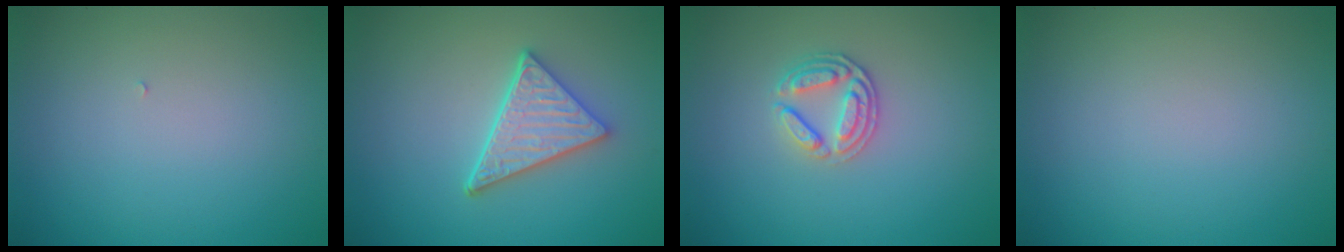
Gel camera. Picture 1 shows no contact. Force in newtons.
{"total": 4.6, "press": 3.7, "slide": 2.7}
{"total": 2.6, "press": 2.5, "slide": 0.8}
{"total": 0.0}